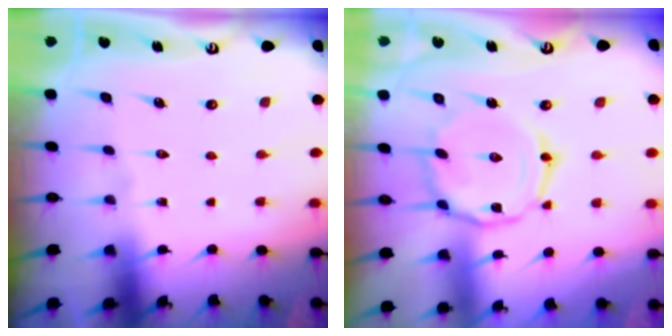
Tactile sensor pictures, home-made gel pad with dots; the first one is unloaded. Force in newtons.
{"total": 10.5, "press": 10.5, "slide": 0.6}